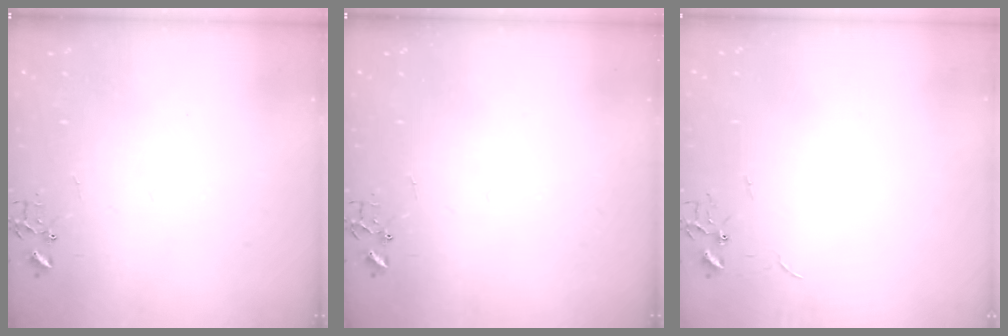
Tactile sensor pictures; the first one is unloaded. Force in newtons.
{"total": 0.0}
{"total": 0.7, "press": 0.7, "slide": 0.1}